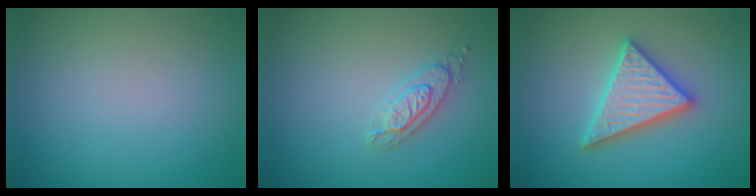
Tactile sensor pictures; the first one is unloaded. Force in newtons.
{"total": 2.1, "press": 2.1, "slide": 0.5}
{"total": 4.9, "press": 4.8, "slide": 0.6}